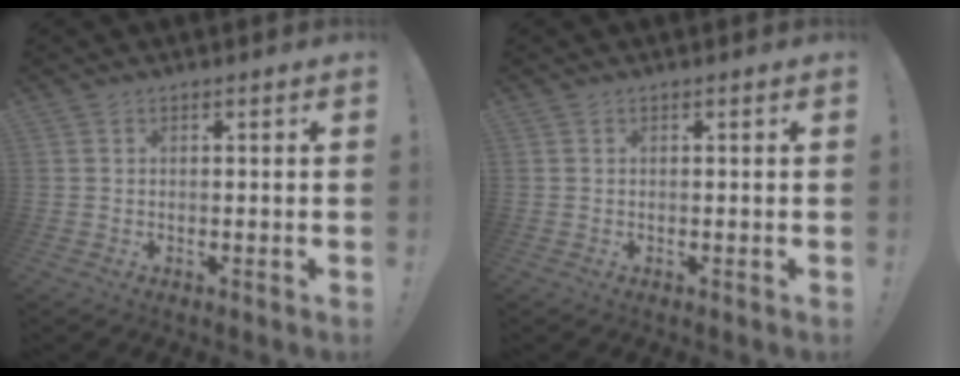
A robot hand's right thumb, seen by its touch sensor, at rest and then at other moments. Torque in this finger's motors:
{"motor_torque": [0.01, 0.01, -0.11, 0.07, 0.00]}